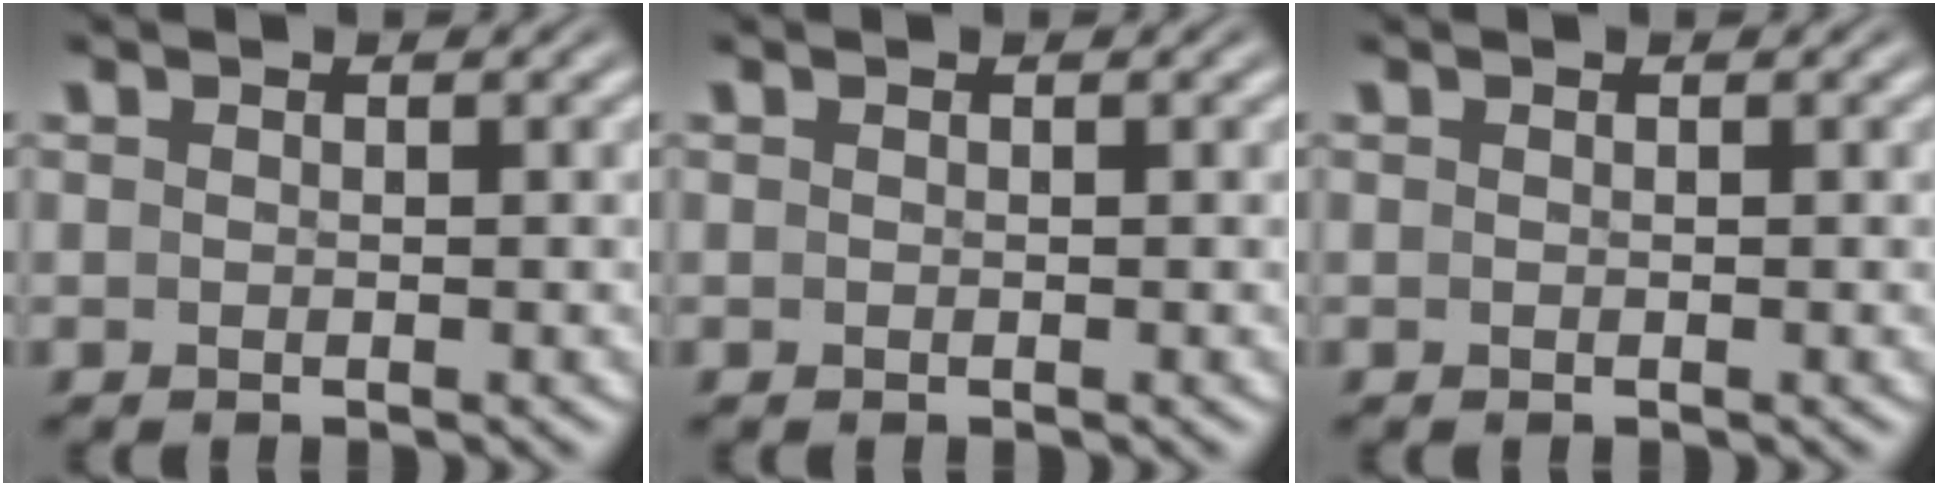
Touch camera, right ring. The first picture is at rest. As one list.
[{"total": 0.0}, {"total": 0.0}]